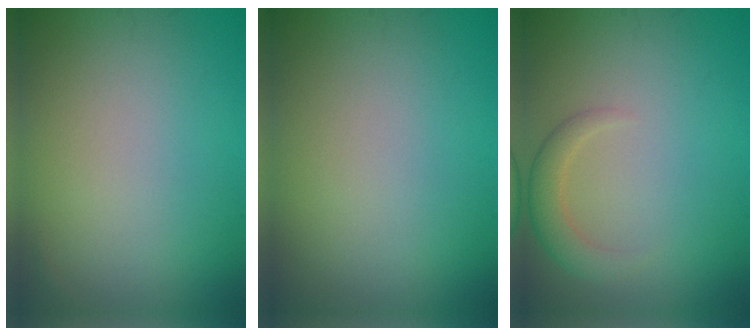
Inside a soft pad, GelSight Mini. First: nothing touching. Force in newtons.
{"total": 0.0}
{"total": 2.4, "press": 2.3, "slide": 0.3}